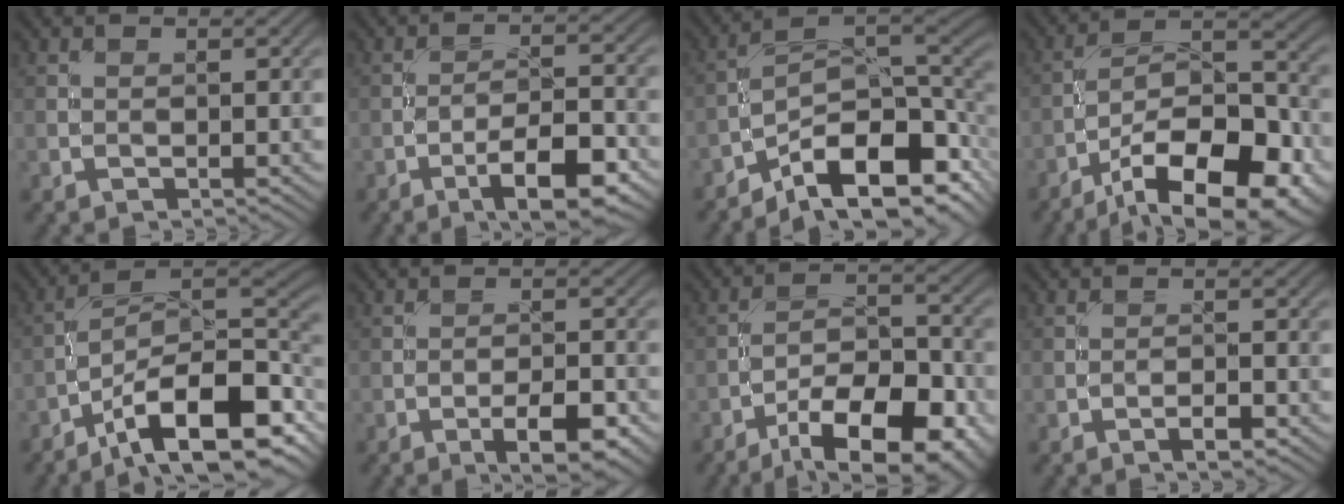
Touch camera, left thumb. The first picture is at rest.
{"total": 9.1, "force": [-5.2, 2.6, 7.0], "torque": [-0.109, 0.006, -0.084]}
{"total": 13.4, "force": [-6.8, 6.0, 9.9], "torque": [-0.161, -0.013, -0.114]}
{"total": 17.5, "force": [-10.5, 7.1, 12.1], "torque": [-0.175, -0.015, -0.167]}
{"total": 15.1, "force": [-7.8, 5.8, 11.5], "torque": [-0.187, -0.012, -0.144]}
{"total": 6.0, "force": [-3.3, 1.8, 4.6], "torque": [-0.072, 0.006, -0.046]}
{"total": 16.1, "force": [-10.4, 6.3, 10.5], "torque": [-0.163, -0.019, -0.157]}
{"total": 2.4, "force": [-1.5, 0.5, 1.7], "torque": [-0.033, 0.004, -0.031]}